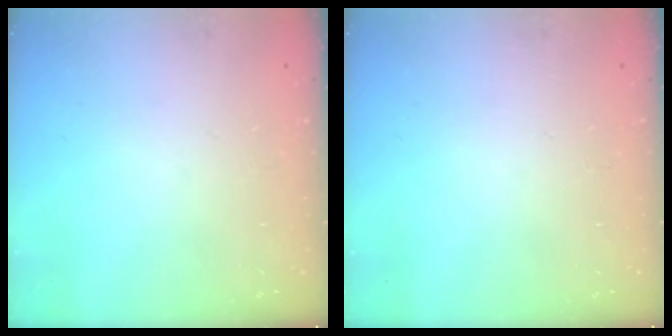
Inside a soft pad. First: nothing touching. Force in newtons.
{"total": 0.0}